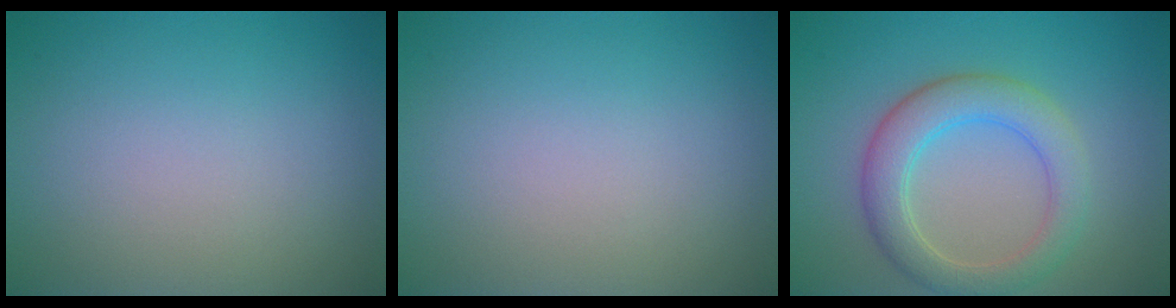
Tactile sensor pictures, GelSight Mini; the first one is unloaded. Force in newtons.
{"total": 0.0}
{"total": 4.7, "press": 4.7, "slide": 0.6}